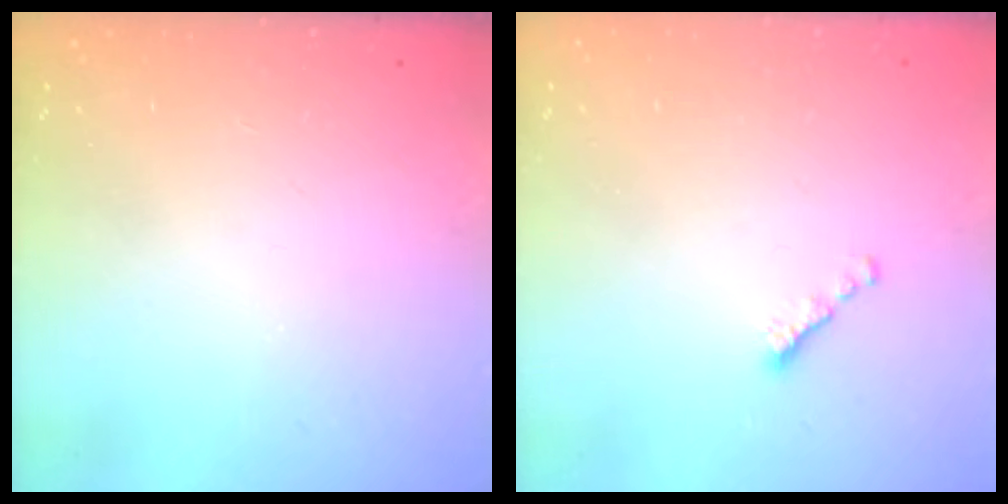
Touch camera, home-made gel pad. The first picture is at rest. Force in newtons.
{"total": 1.5, "press": 1.4, "slide": 0.5}